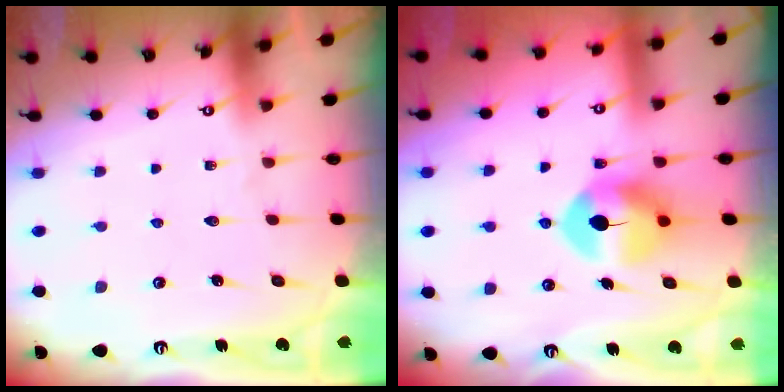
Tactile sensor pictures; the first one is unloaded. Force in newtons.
{"total": 8.4, "press": 8.3, "slide": 1.4}